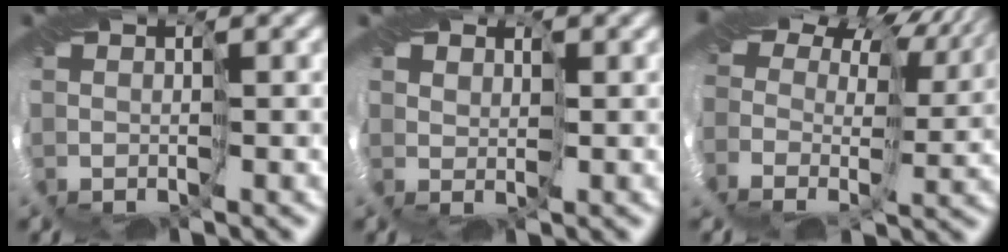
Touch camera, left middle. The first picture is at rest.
{"total": 2.9, "force": [1.5, 2.2, 1.0], "torque": [-0.022, -0.002, 0.020]}
{"total": 14.2, "force": [6.6, 9.3, 8.4], "torque": [-0.162, 0.045, 0.101]}